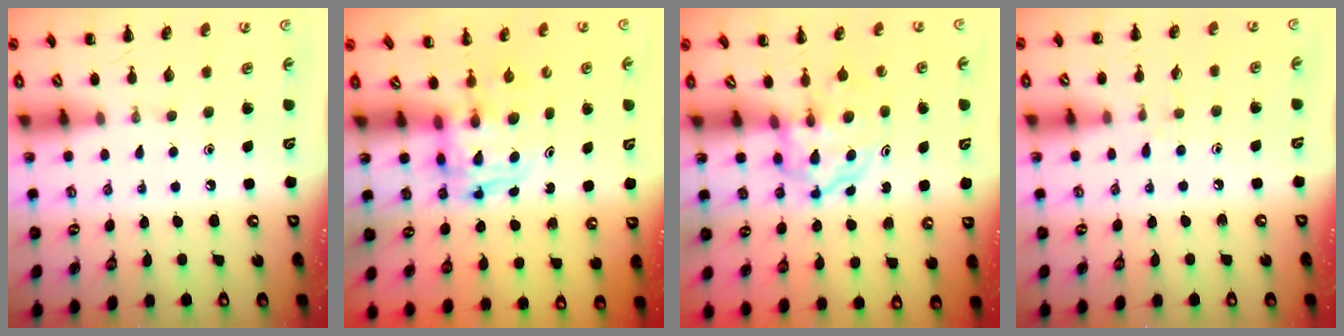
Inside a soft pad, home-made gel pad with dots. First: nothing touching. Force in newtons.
{"total": 2.6, "press": 2.6, "slide": 0.2}
{"total": 3.7, "press": 3.7, "slide": 0.4}
{"total": 3.8, "press": 3.4, "slide": 1.5}